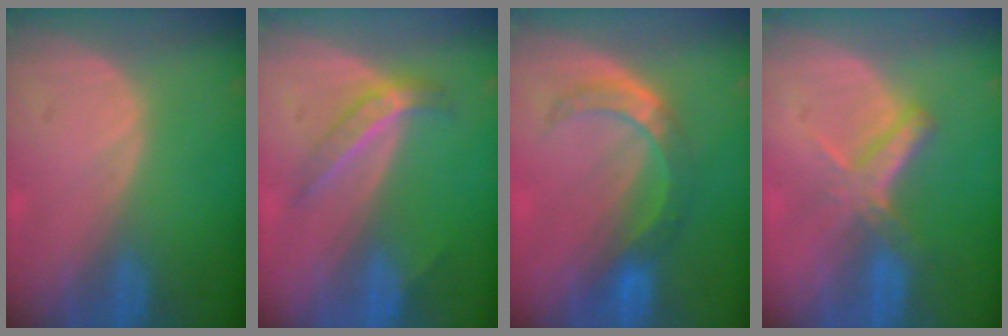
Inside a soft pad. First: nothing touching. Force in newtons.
{"total": 4.2, "press": 4.0, "slide": 1.1}
{"total": 5.7, "press": 5.7, "slide": 0.2}
{"total": 5.5, "press": 4.9, "slide": 2.5}